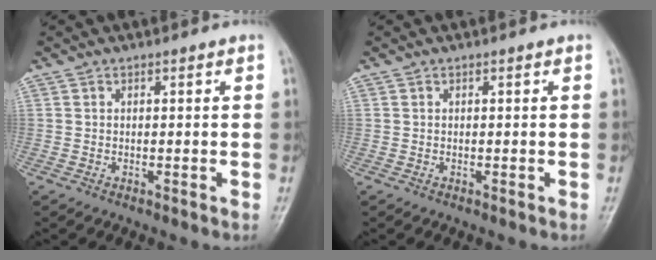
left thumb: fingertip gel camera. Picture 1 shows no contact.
{"total": 0.0}